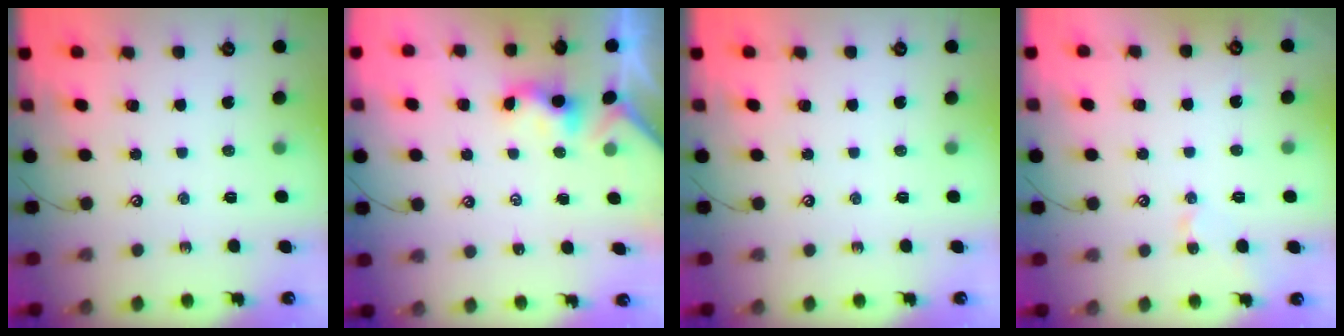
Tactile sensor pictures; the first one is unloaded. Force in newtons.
{"total": 0.8, "press": 0.7, "slide": 0.4}
{"total": 0.0}
{"total": 2.5, "press": 2.4, "slide": 0.7}